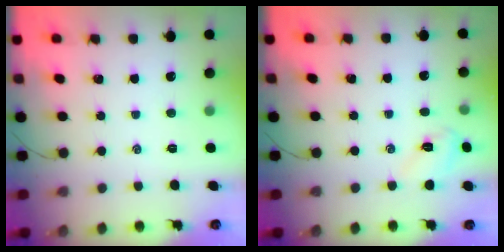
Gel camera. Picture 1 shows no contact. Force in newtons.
{"total": 4.8, "press": 4.6, "slide": 1.2}